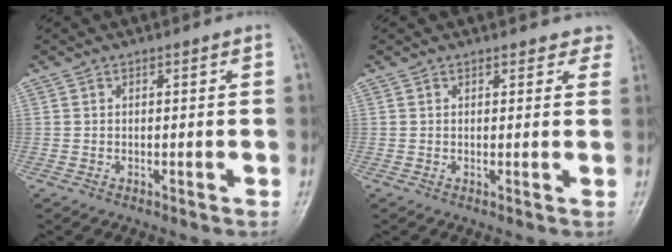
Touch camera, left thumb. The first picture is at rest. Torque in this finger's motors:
{"motor_torque": [-0.29, 0.35, 0.11, 0.15, -0.02]}